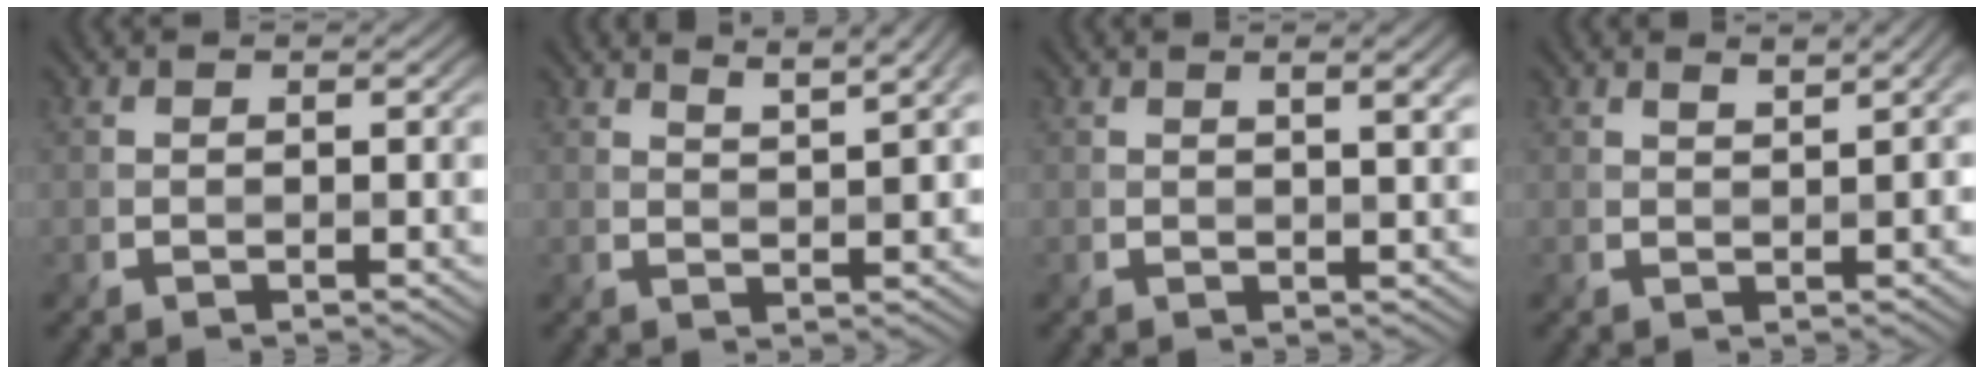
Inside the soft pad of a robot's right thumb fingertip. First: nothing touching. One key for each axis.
{"total": 4.6, "fx": 3.3, "fy": 0.7, "fz": 3.2, "tx": -0.055, "ty": 0.008, "tz": 0.056}
{"total": 3.6, "fx": 1.7, "fy": 0.9, "fz": 3.0, "tx": -0.042, "ty": 0.002, "tz": 0.024}
{"total": 2.7, "fx": 1.6, "fy": 0.5, "fz": 2.2, "tx": -0.033, "ty": 0.008, "tz": 0.029}